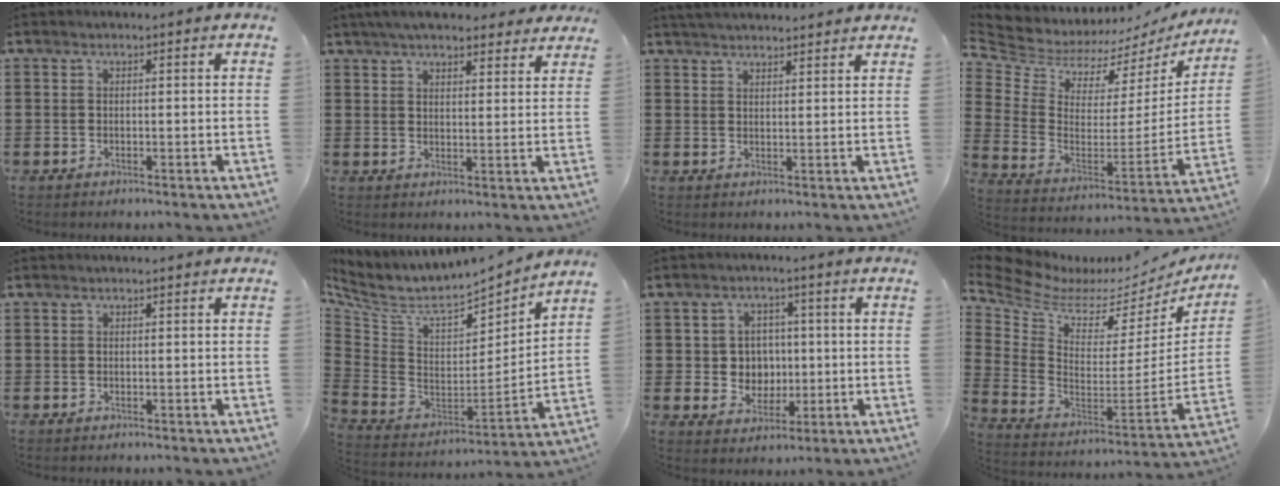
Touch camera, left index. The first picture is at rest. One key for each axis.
{"total": 5.6, "fx": 5.1, "fy": 1.1, "fz": 2.1, "tx": -0.056, "ty": -0.009, "tz": 0.095}
{"total": 3.0, "fx": 3.0, "fy": -0.1, "fz": 0.3, "tx": -0.013, "ty": -0.006, "tz": 0.058}
{"total": 5.3, "fx": 4.8, "fy": 2.1, "fz": 1.0, "tx": -0.055, "ty": -0.052, "tz": 0.080}
{"total": 0.0}
{"total": 6.8, "fx": 5.5, "fy": 2.2, "fz": 3.3, "tx": -0.096, "ty": -0.051, "tz": 0.092}
{"total": 5.1, "fx": 0.5, "fy": 4.7, "fz": 1.7, "tx": -0.047, "ty": 0.012, "tz": 0.006}
{"total": 5.7, "fx": 4.6, "fy": 2.5, "fz": 2.4, "tx": -0.087, "ty": -0.054, "tz": 0.076}